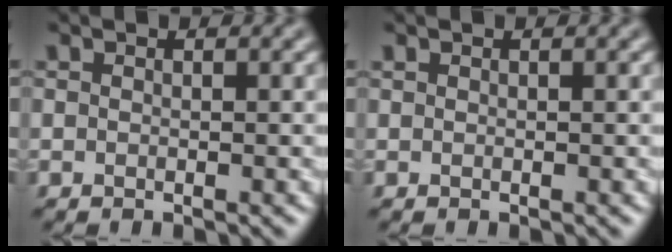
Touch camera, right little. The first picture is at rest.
{"total": 0.0}